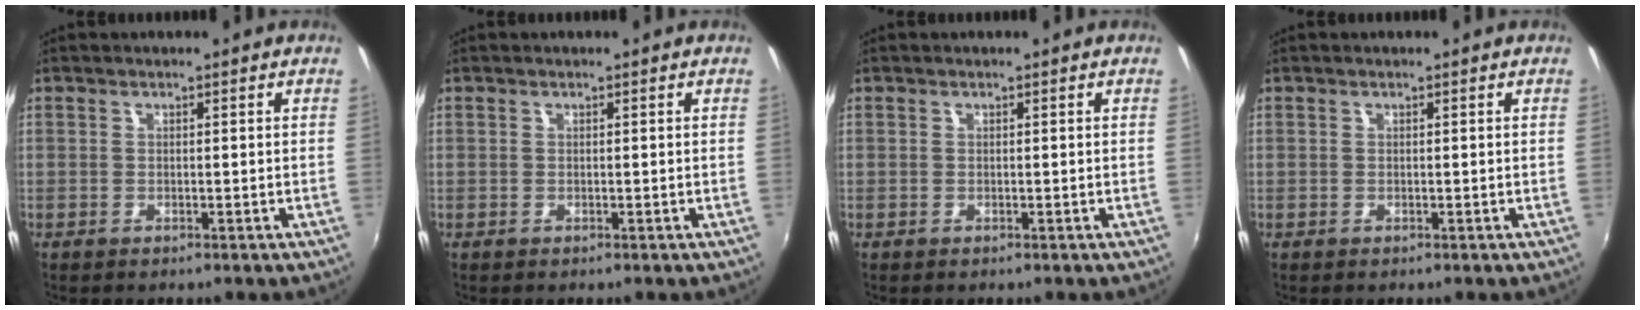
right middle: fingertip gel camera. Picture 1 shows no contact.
{"total": 0.0}
{"total": 0.0}
{"total": 0.0}